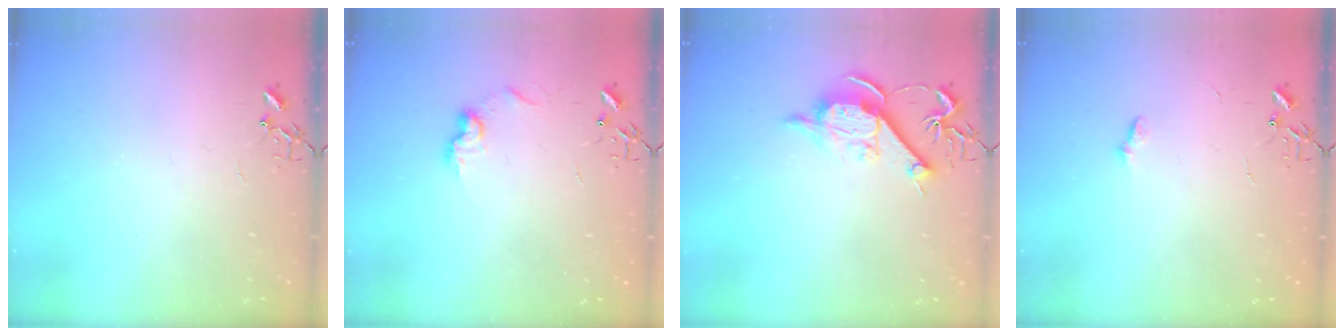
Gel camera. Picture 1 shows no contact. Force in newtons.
{"total": 7.5, "press": 7.5, "slide": 0.4}
{"total": 10.6, "press": 10.6, "slide": 0.9}
{"total": 5.0, "press": 4.9, "slide": 0.6}